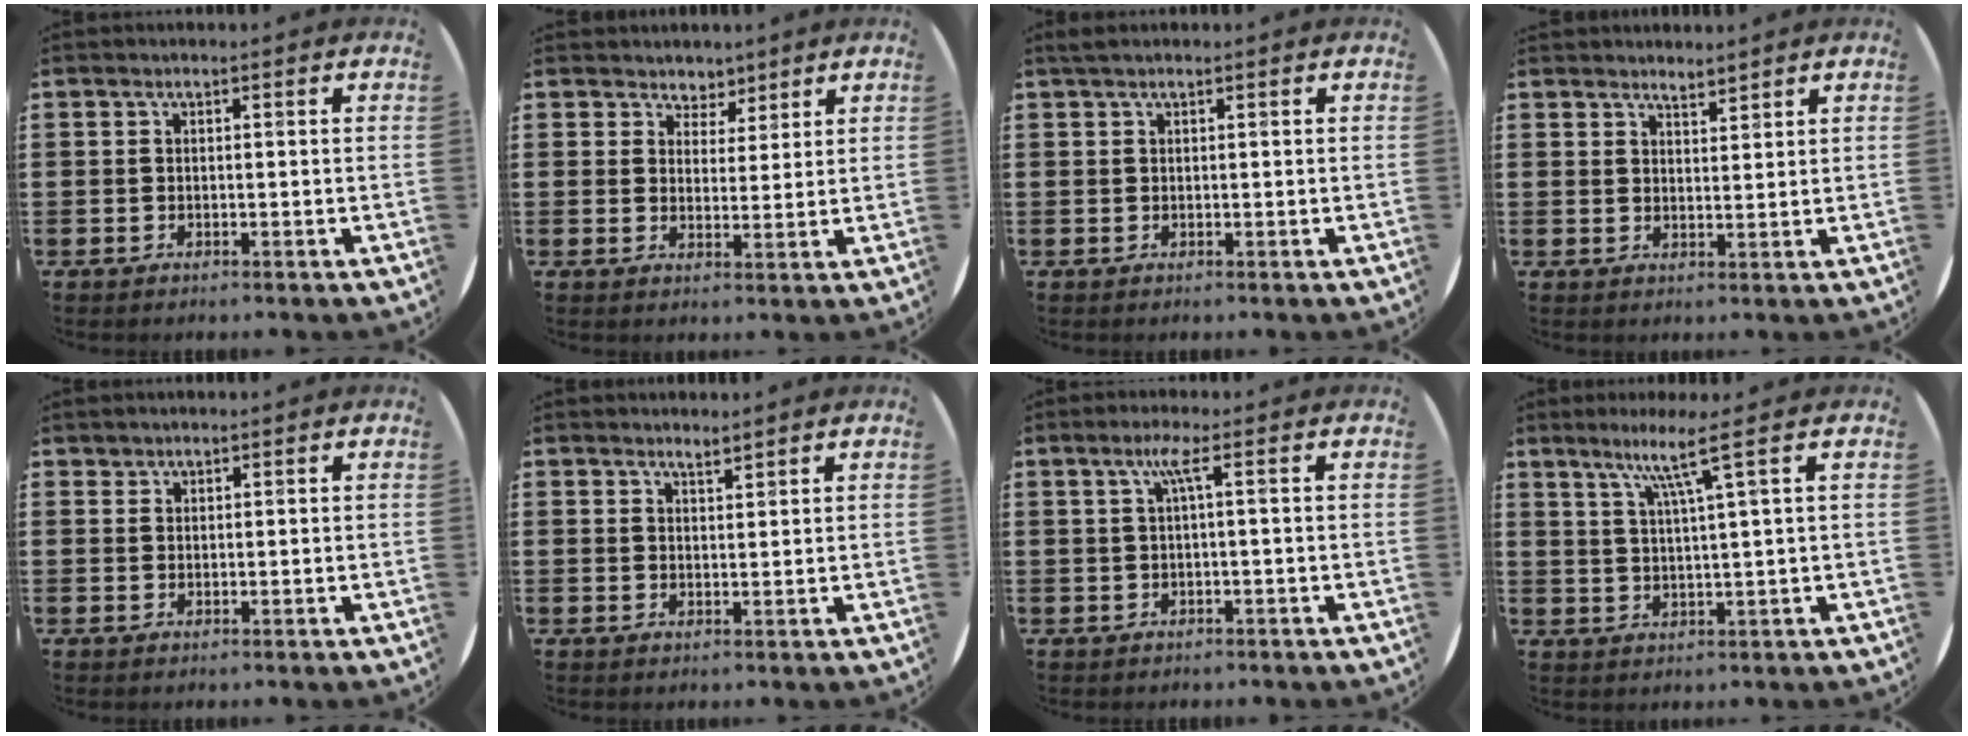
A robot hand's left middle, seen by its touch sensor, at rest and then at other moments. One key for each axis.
{"total": 3.7, "fx": 3.1, "fy": 1.8, "fz": -0.2, "tx": -0.006, "ty": -0.003, "tz": 0.060}
{"total": 0.6, "fx": 0.5, "fy": 0.0, "fz": 0.4, "tx": -0.009, "ty": 0.001, "tz": 0.009}
{"total": 2.2, "fx": 2.2, "fy": 0.0, "fz": -0.3, "tx": 0.003, "ty": -0.006, "tz": 0.042}
{"total": 1.0, "fx": 0.9, "fy": 0.3, "fz": -0.2, "tx": 0.002, "ty": 0.002, "tz": 0.018}
{"total": 1.7, "fx": 1.7, "fy": 0.0, "fz": 0.0, "tx": -0.001, "ty": -0.002, "tz": 0.033}
{"total": 2.7, "fx": 0.7, "fy": -0.1, "fz": 2.6, "tx": -0.051, "ty": 0.005, "tz": 0.007}
{"total": 5.8, "fx": 3.2, "fy": -0.7, "fz": 4.8, "tx": -0.100, "ty": 0.003, "tz": 0.049}